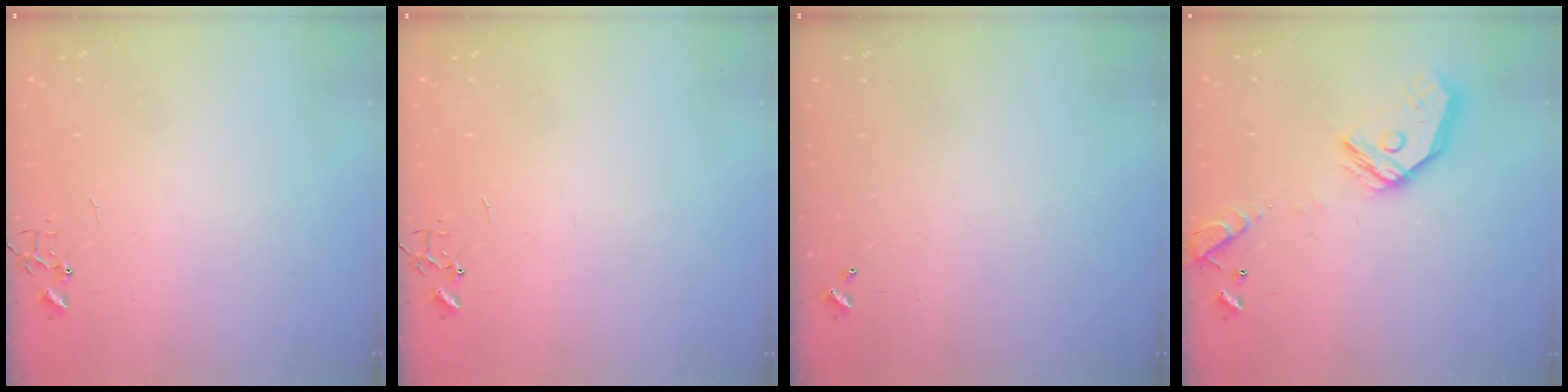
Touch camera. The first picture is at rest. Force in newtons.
{"total": 0.0}
{"total": 0.0}
{"total": 16.2, "press": 16.1, "slide": 2.1}